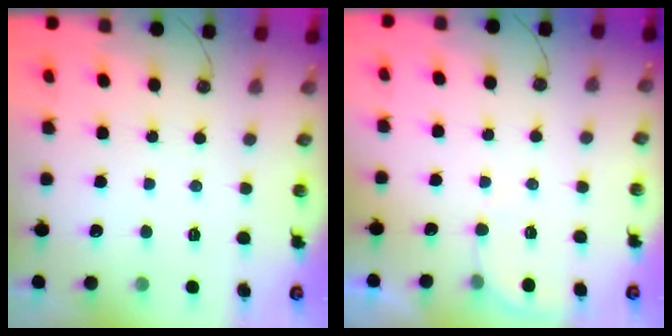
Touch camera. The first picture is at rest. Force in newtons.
{"total": 2.8, "press": 2.8, "slide": 0.3}